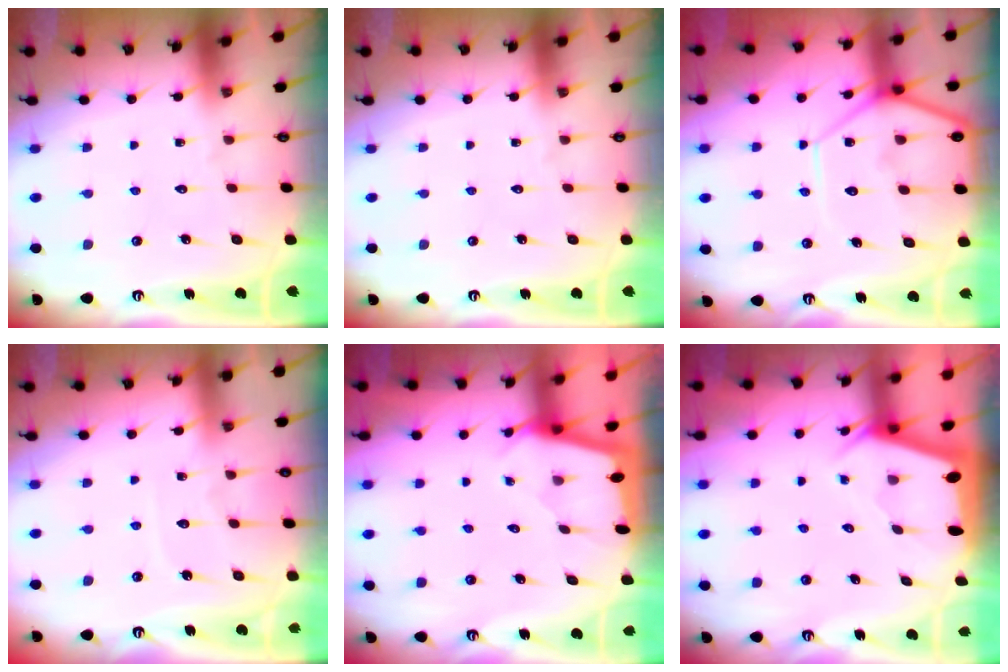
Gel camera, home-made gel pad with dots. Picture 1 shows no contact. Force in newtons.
{"total": 0.0}
{"total": 11.9, "press": 11.8, "slide": 1.2}
{"total": 3.8, "press": 3.8, "slide": 0.2}
{"total": 1.9, "press": 1.9, "slide": 0.1}
{"total": 2.0, "press": 1.9, "slide": 0.3}